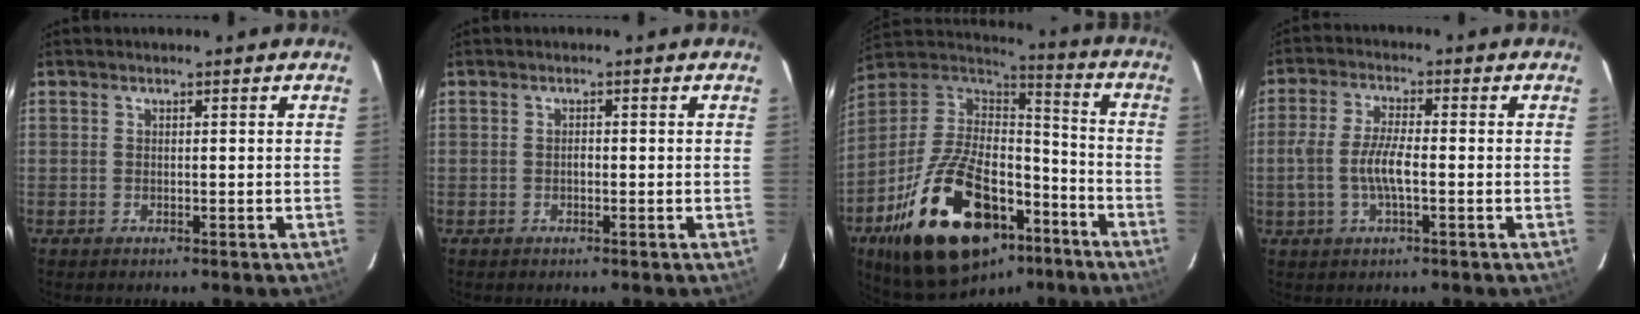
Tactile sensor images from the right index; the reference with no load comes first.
{"total": 0.7, "force": [-0.3, 0.5, 0.4], "torque": [-0.006, 0.004, -0.006]}
{"total": 30.2, "force": [-16.3, 15.4, 20.2], "torque": [-0.392, 0.002, -0.251]}
{"total": 6.9, "force": [-1.5, 2.0, 6.4], "torque": [-0.132, 0.003, -0.028]}